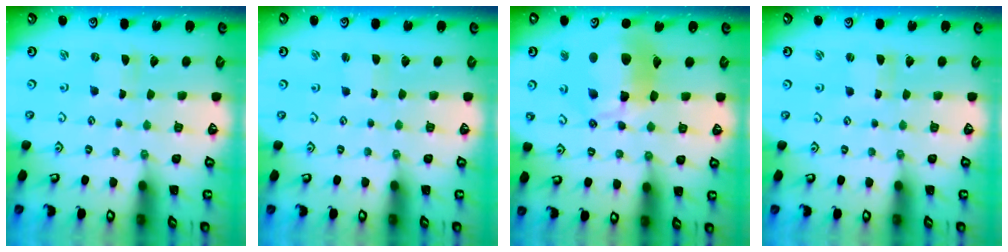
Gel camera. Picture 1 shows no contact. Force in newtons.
{"total": 1.4, "press": 1.4, "slide": 0.0}
{"total": 19.0, "press": 18.8, "slide": 2.4}
{"total": 1.2, "press": 1.1, "slide": 0.3}